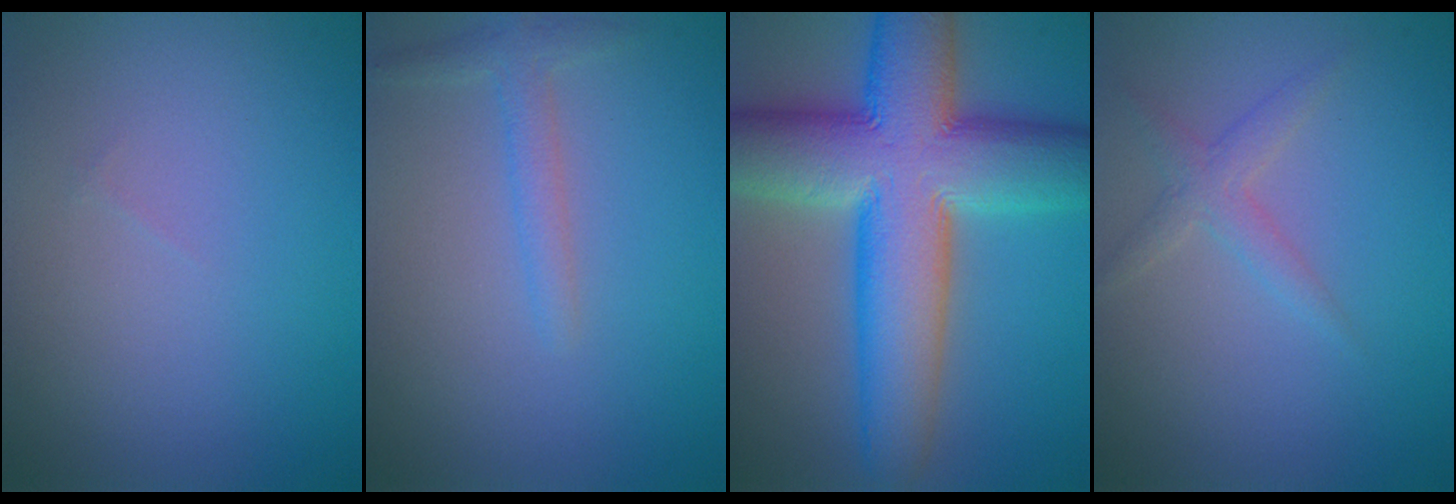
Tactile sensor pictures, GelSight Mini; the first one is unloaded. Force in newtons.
{"total": 1.7, "press": 1.7, "slide": 0.1}
{"total": 13.9, "press": 13.9, "slide": 0.3}
{"total": 1.7, "press": 1.7, "slide": 0.1}